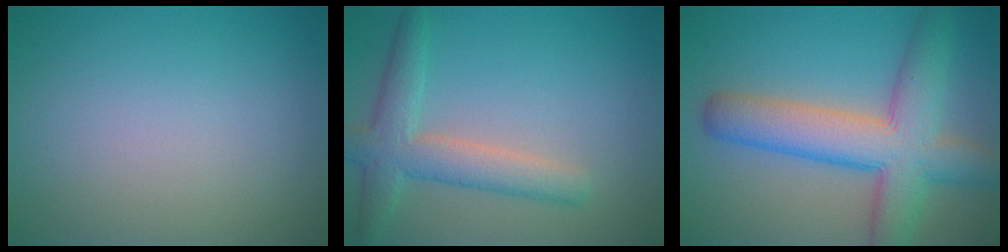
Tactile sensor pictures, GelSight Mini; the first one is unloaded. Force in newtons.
{"total": 4.4, "press": 4.4, "slide": 0.2}
{"total": 8.5, "press": 8.5, "slide": 0.2}